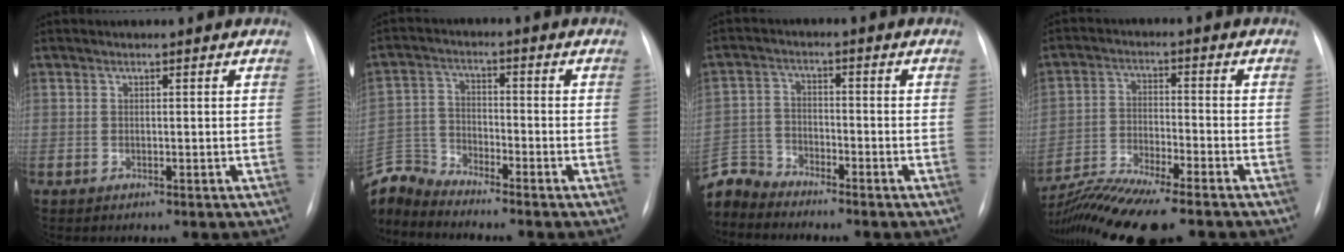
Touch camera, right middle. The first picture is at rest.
{"total": 7.1, "force": [-7.1, -0.3, -0.2], "torque": [-0.002, 0.006, -0.143]}
{"total": 6.2, "force": [-6.1, 1.0, -0.8], "torque": [0.016, 0.005, -0.126]}
{"total": 12.3, "force": [-10.4, 0.4, 6.5], "torque": [-0.119, -0.018, -0.178]}